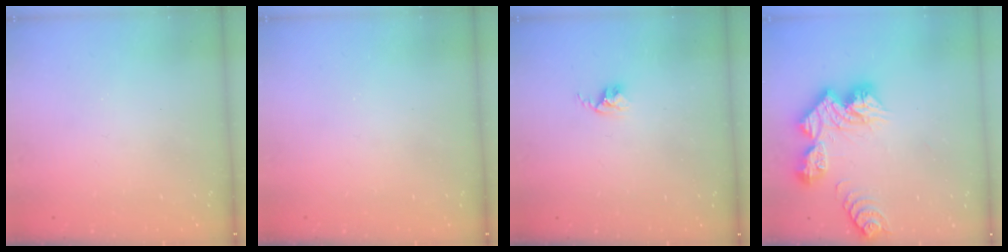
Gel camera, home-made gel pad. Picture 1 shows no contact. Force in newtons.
{"total": 0.0}
{"total": 2.6, "press": 2.6, "slide": 0.4}
{"total": 14.1, "press": 14.1, "slide": 1.3}